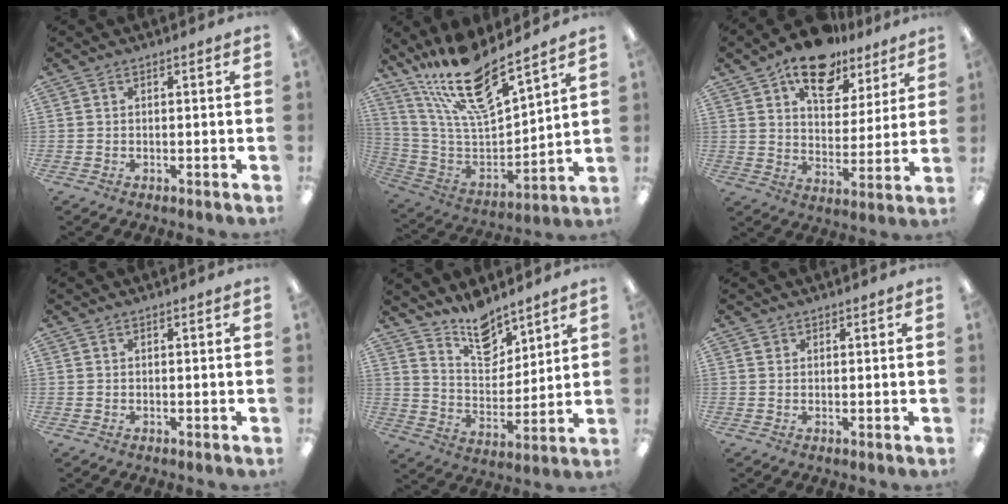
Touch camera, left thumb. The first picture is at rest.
{"total": 19.8, "force": [15.7, 5.1, 10.9], "torque": [-0.213, -0.108, 0.274]}
{"total": 15.5, "force": [10.8, 8.4, 7.3], "torque": [-0.109, -0.055, 0.190]}
{"total": 0.0}
{"total": 11.9, "force": [9.8, 5.3, 4.1], "torque": [-0.059, -0.068, 0.181]}
{"total": 0.9, "force": [0.7, 0.6, 0.1], "torque": [0.007, -0.002, 0.011]}